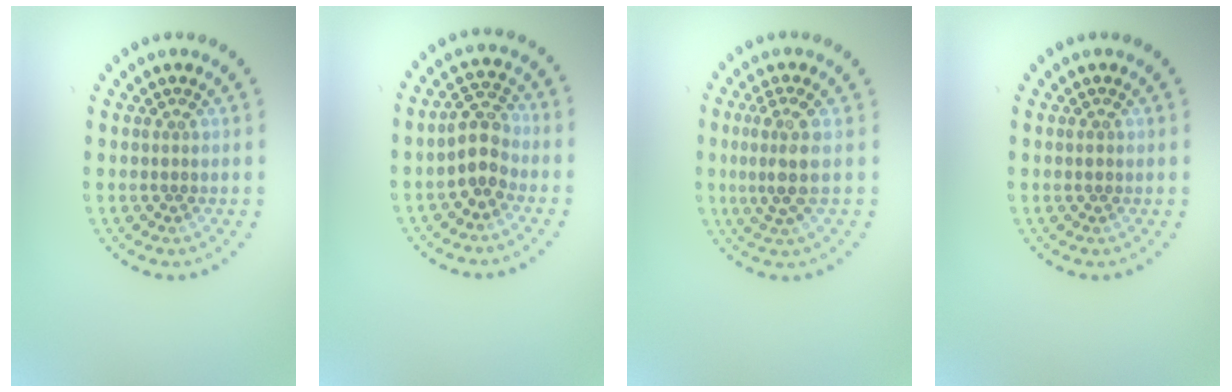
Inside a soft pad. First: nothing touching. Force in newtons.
{"total": 2.9, "press": 2.8, "slide": 0.9}
{"total": 2.9, "press": 2.3, "slide": 1.8}
{"total": 0.7, "press": 0.7, "slide": 0.1}